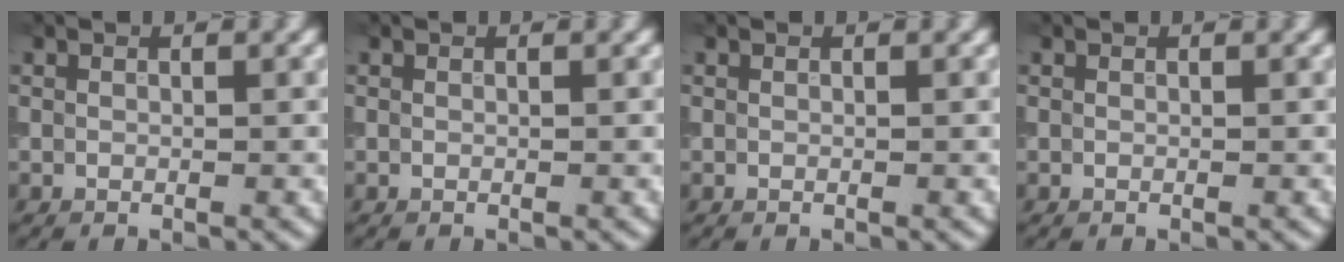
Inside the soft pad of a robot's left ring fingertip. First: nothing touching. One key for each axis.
{"total": 0.0}
{"total": 0.0}
{"total": 0.0}